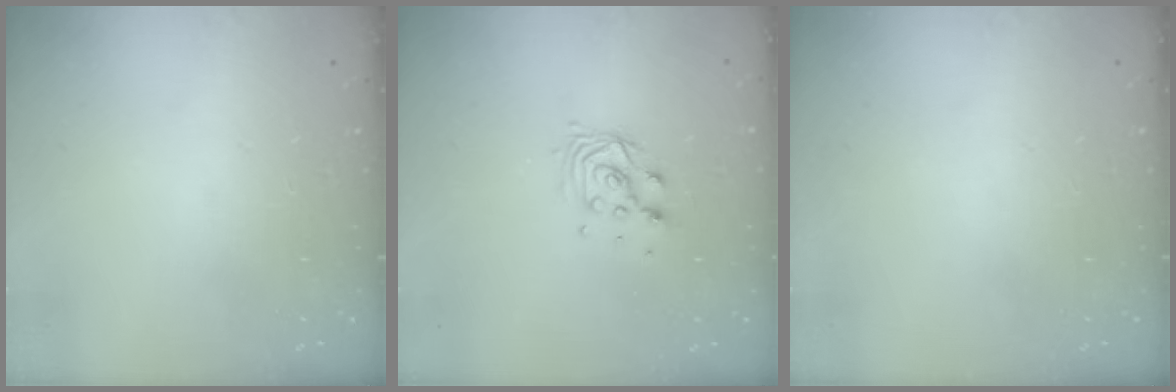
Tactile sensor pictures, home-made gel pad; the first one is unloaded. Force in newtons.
{"total": 7.0, "press": 7.0, "slide": 0.4}
{"total": 0.0}